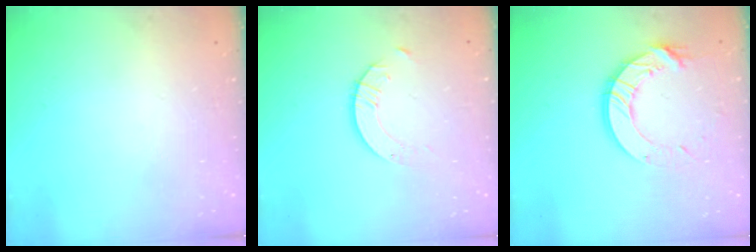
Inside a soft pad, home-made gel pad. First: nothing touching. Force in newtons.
{"total": 2.1, "press": 2.1, "slide": 0.2}
{"total": 11.6, "press": 11.6, "slide": 1.2}